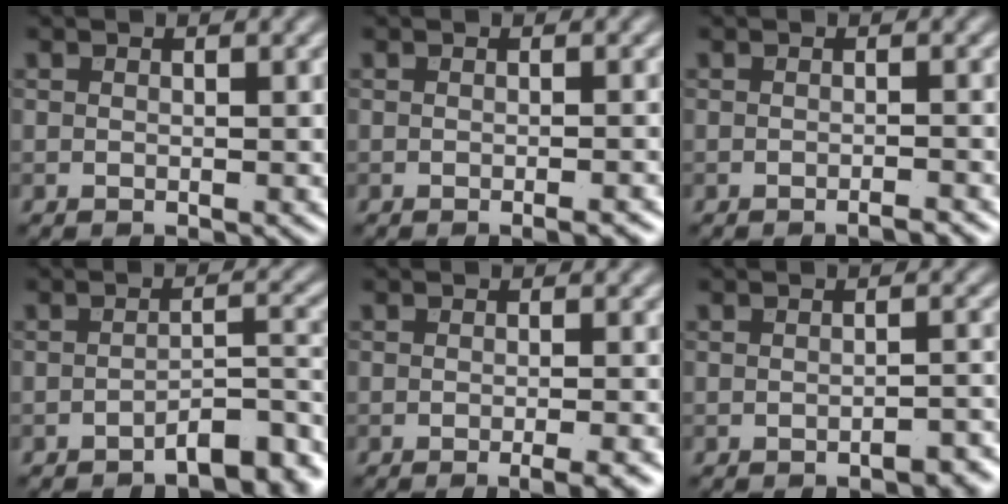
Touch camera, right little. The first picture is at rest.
{"total": 1.5, "force": [-0.9, 0.3, 1.2], "torque": [-0.010, 0.000, -0.014]}
{"total": 1.2, "force": [-1.0, 0.2, 0.8], "torque": [-0.007, -0.001, -0.020]}
{"total": 4.2, "force": [-3.2, 1.0, 2.5], "torque": [-0.032, 0.011, -0.049]}
{"total": 2.9, "force": [-1.5, 0.7, 2.4], "torque": [-0.018, 0.002, -0.023]}
{"total": 1.9, "force": [-1.4, 0.6, 1.2], "torque": [-0.013, 0.007, -0.019]}